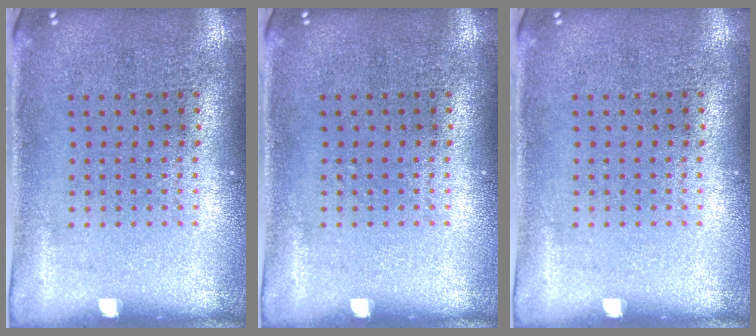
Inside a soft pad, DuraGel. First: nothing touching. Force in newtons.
{"total": 0.0}
{"total": 0.0}